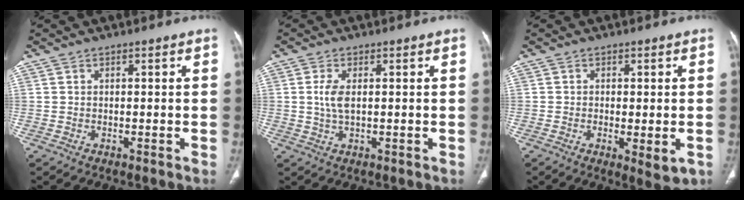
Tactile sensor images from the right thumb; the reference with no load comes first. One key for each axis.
{"total": 3.8, "fx": 0.5, "fy": 1.6, "fz": 3.4, "tx": -0.081, "ty": -0.002, "tz": 0.014}
{"total": 5.0, "fx": -1.3, "fy": 1.8, "fz": 4.5, "tx": -0.068, "ty": -0.013, "tz": -0.017}